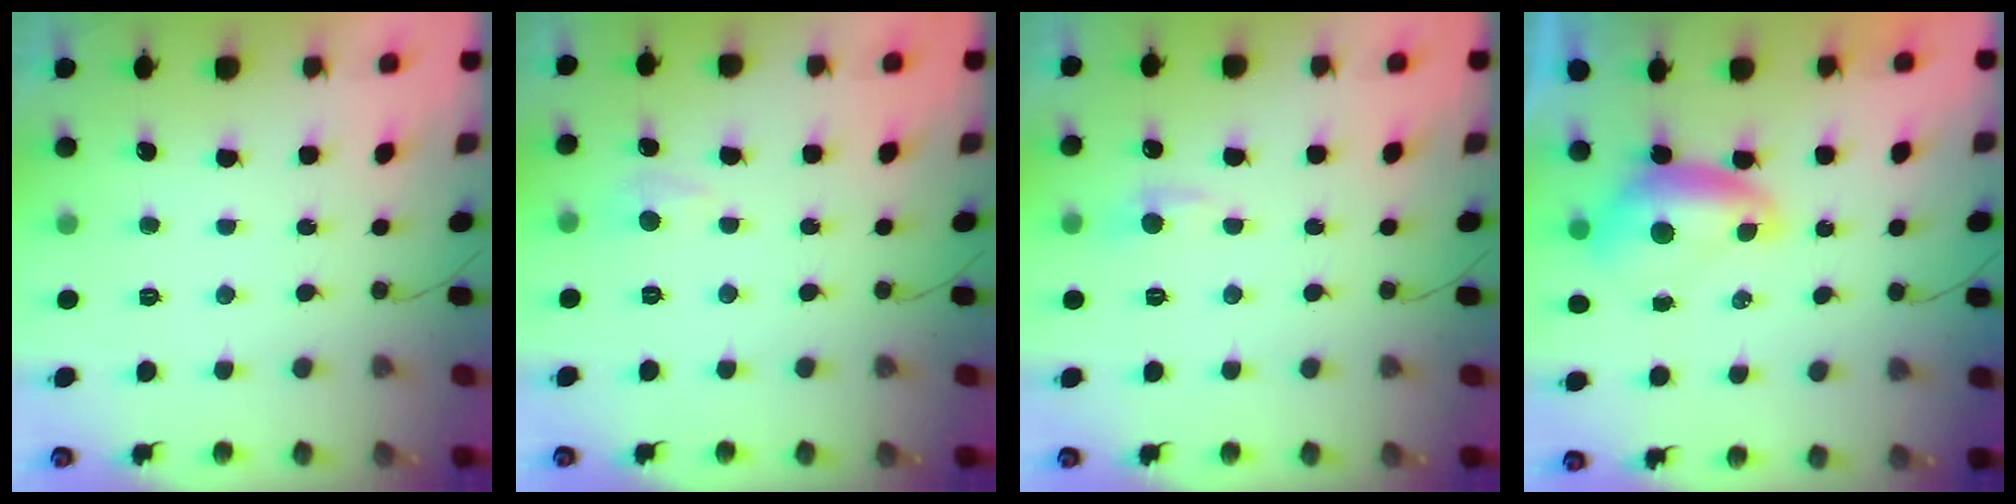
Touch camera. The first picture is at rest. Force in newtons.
{"total": 4.7, "press": 4.6, "slide": 0.8}
{"total": 5.4, "press": 5.4, "slide": 0.8}
{"total": 8.4, "press": 8.3, "slide": 0.6}